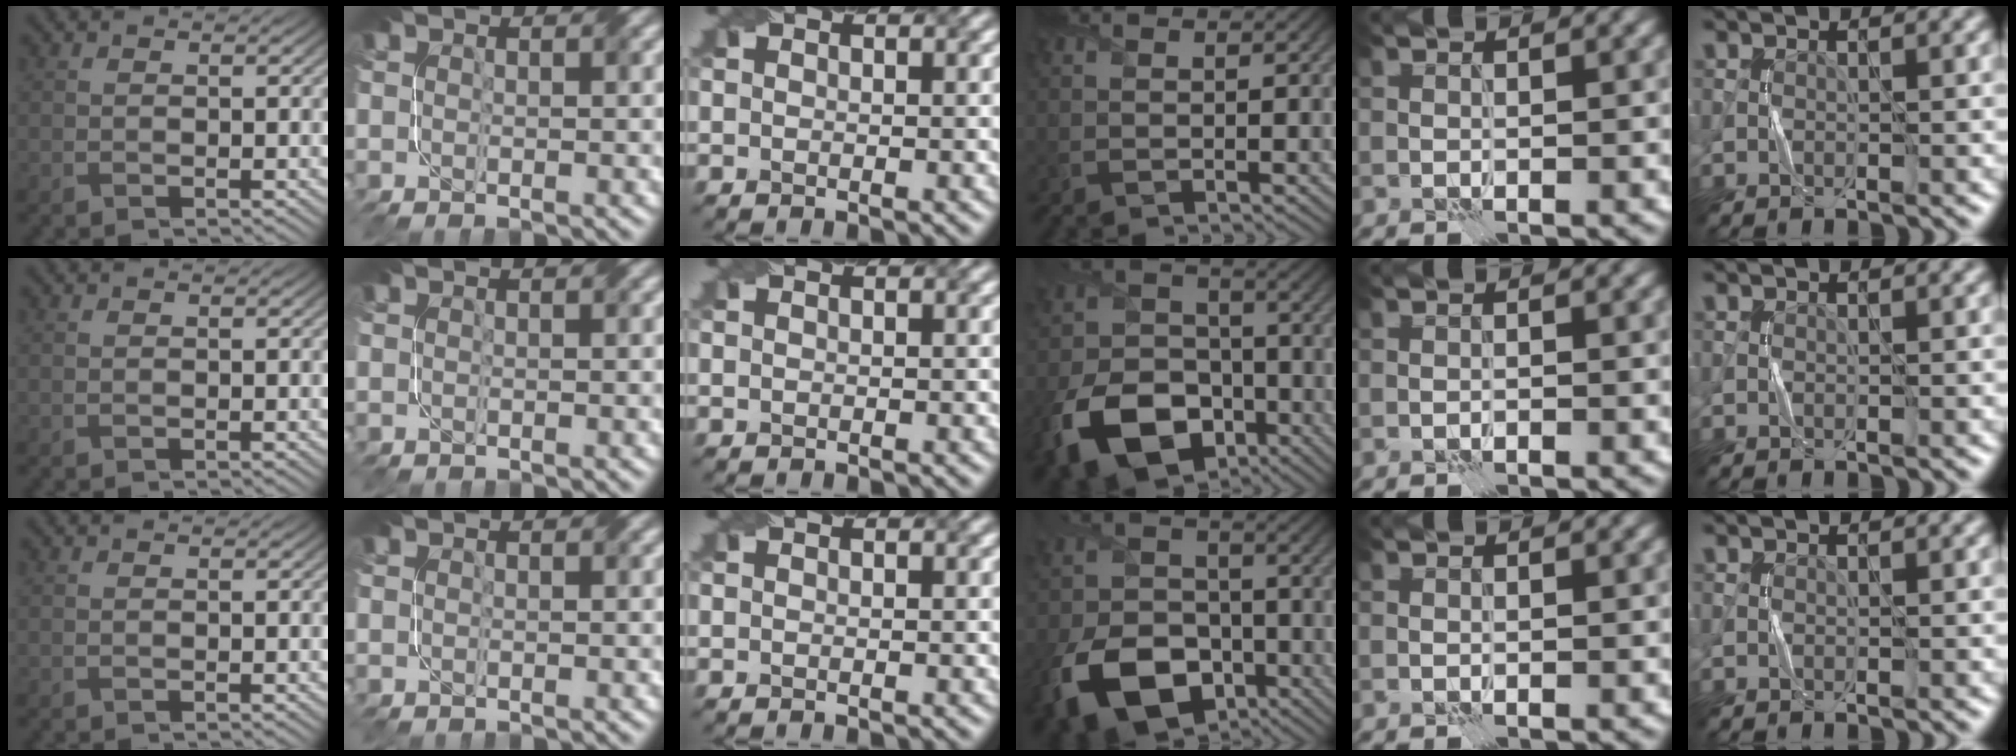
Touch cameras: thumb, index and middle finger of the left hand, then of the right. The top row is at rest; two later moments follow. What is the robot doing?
{"motion": "fold", "object": "napkin"}